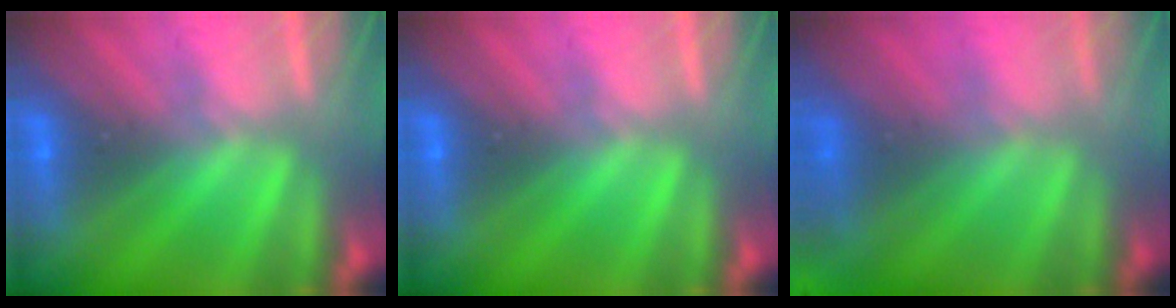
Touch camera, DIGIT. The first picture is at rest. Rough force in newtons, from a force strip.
{"total": 0.0}
{"total": 9.9}